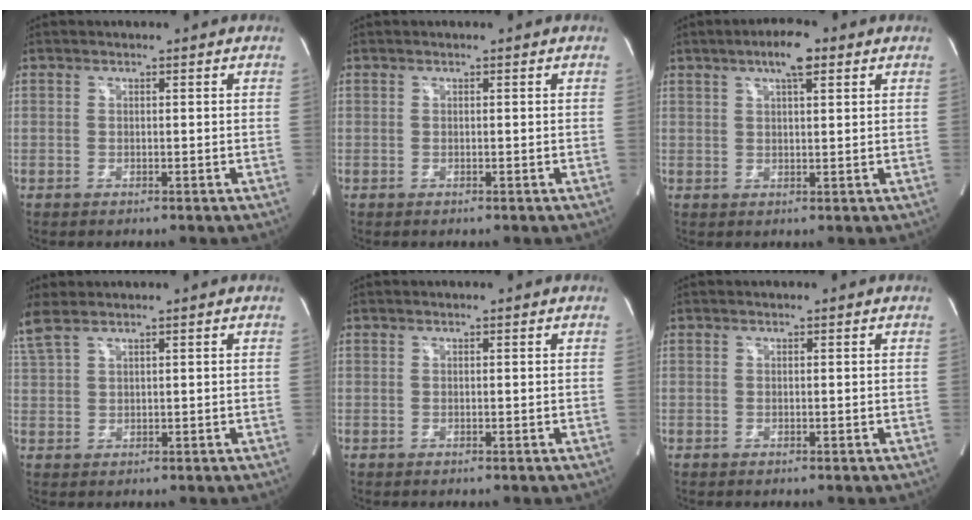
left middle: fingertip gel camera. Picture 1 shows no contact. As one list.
[{"total": 0.0}, {"total": 5.2, "force": [3.0, 0.9, 4.1], "torque": [-0.077, 0.010, 0.048]}, {"total": 4.0, "force": [3.3, 0.5, 2.2], "torque": [-0.070, 0.023, 0.082]}, {"total": 0.0}, {"total": 0.0}]